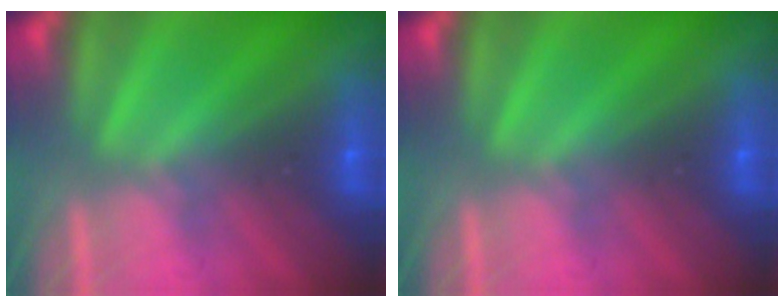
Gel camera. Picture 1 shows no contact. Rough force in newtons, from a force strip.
{"total": 0.0}